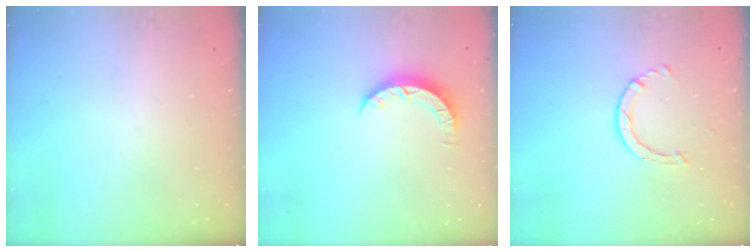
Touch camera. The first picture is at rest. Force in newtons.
{"total": 4.1, "press": 4.1, "slide": 0.4}
{"total": 2.2, "press": 2.2, "slide": 0.4}